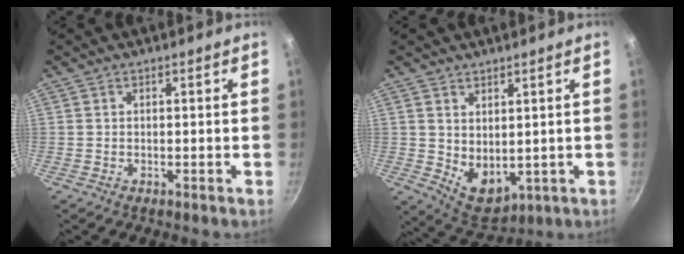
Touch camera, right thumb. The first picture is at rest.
{"total": 7.4, "force": [1.3, 4.8, 5.4], "torque": [-0.066, -0.026, 0.043]}